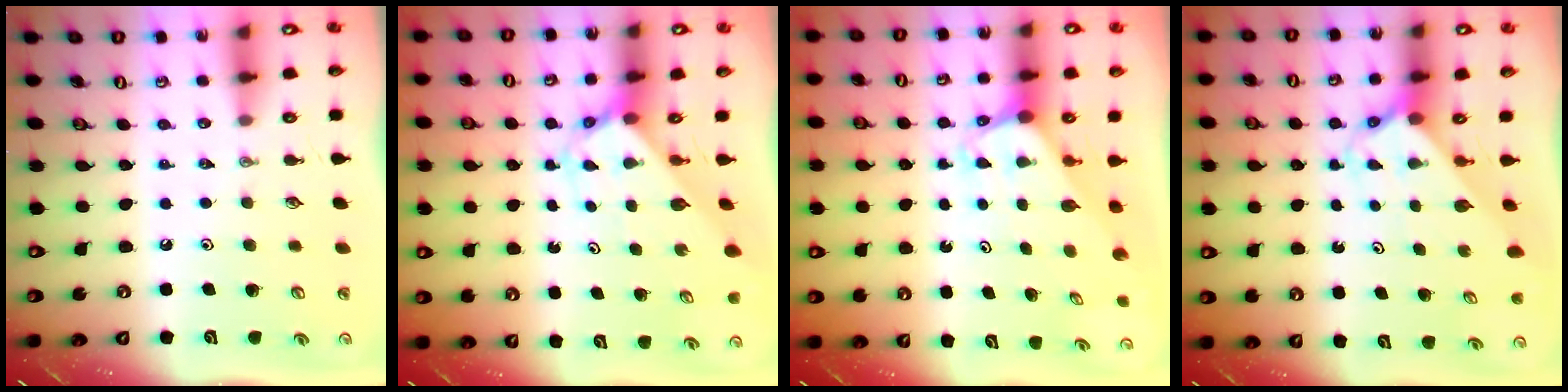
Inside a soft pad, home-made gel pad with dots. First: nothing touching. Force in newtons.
{"total": 2.6, "press": 2.6, "slide": 0.2}
{"total": 2.0, "press": 2.0, "slide": 0.1}
{"total": 2.3, "press": 2.3, "slide": 0.1}